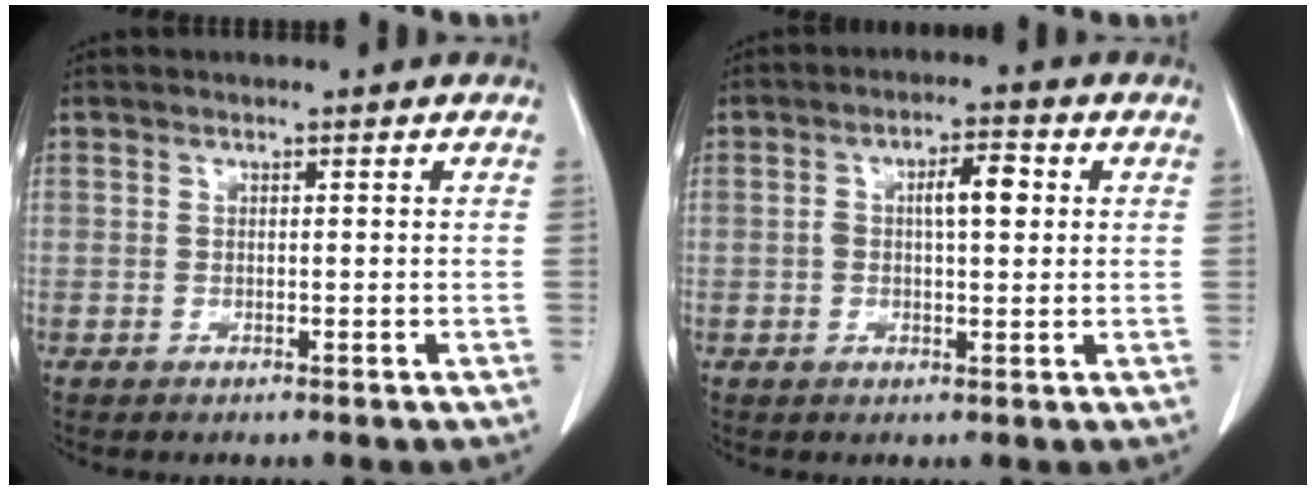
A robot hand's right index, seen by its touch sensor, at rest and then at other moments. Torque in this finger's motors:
{"motor_torque": [0.22, 0.04, 0.14, 0.03]}